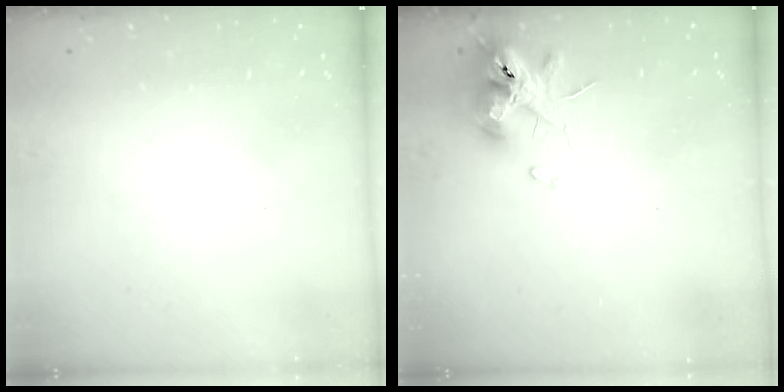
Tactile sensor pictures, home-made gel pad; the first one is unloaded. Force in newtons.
{"total": 10.9, "press": 10.9, "slide": 1.1}